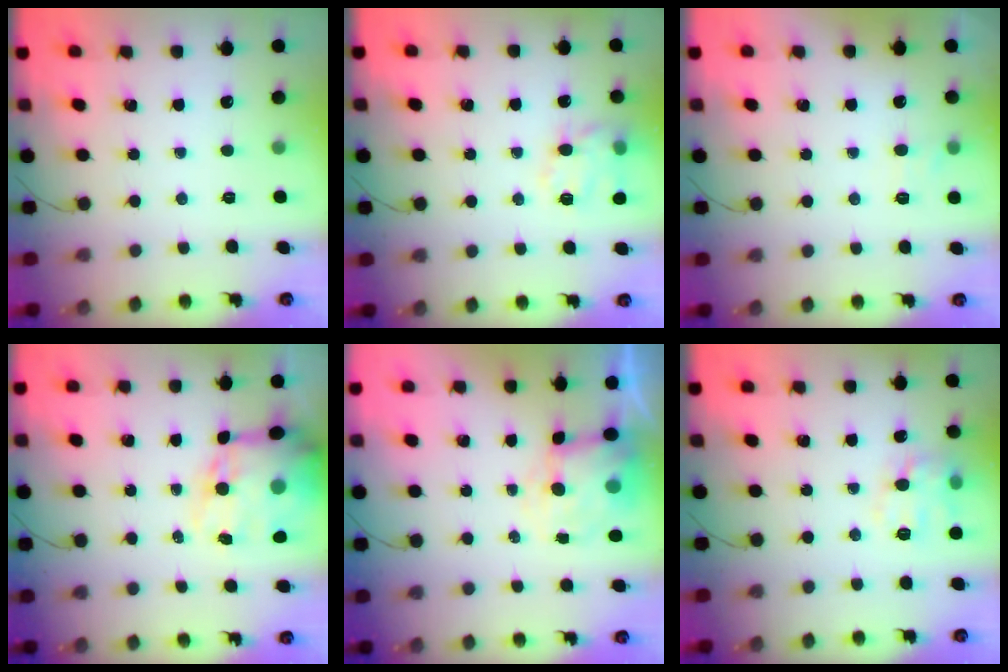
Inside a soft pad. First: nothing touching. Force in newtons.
{"total": 14.2, "press": 14.1, "slide": 1.7}
{"total": 6.1, "press": 6.0, "slide": 1.3}
{"total": 17.4, "press": 16.9, "slide": 4.2}
{"total": 7.3, "press": 7.2, "slide": 1.4}
{"total": 9.4, "press": 9.4, "slide": 0.5}